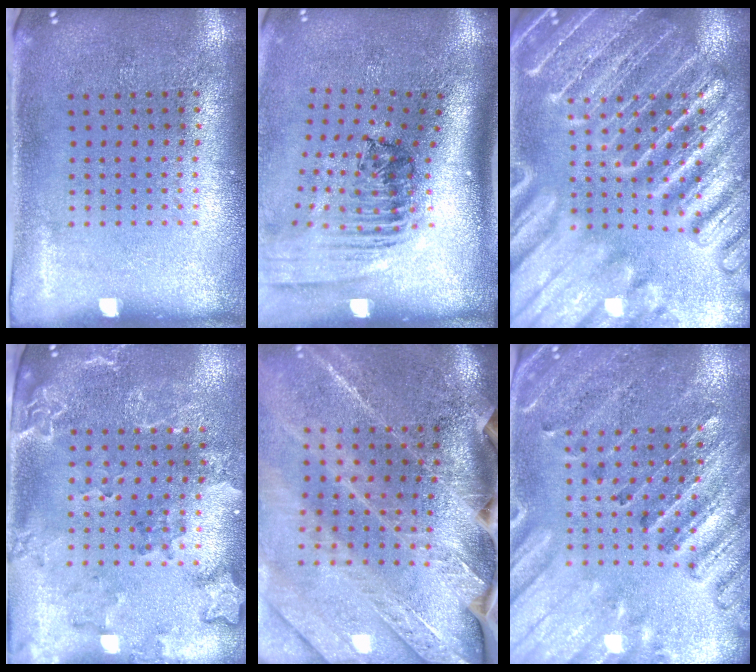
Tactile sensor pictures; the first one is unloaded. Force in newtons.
{"total": 2.5, "press": 1.8, "slide": 1.7}
{"total": 6.1, "press": 6.1, "slide": 0.7}
{"total": 2.0, "press": 1.9, "slide": 0.7}
{"total": 3.9, "press": 3.4, "slide": 2.0}
{"total": 2.7, "press": 2.6, "slide": 0.8}